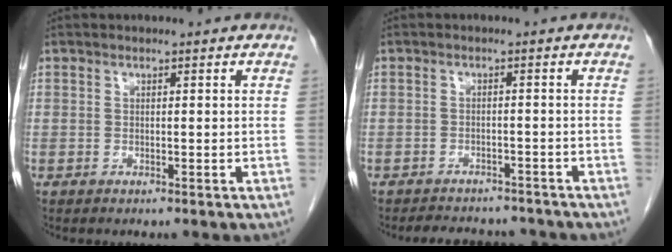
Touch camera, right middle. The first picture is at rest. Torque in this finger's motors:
{"motor_torque": [0.04, -0.04, 0.01, 0.00]}